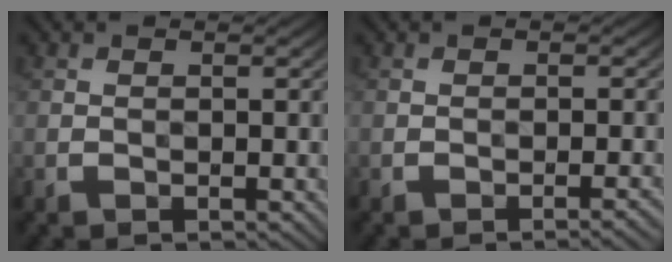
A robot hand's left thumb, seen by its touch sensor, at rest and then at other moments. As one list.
[{"total": 1.5, "force": [-0.9, 0.2, 1.2], "torque": [-0.010, 0.006, -0.016]}]